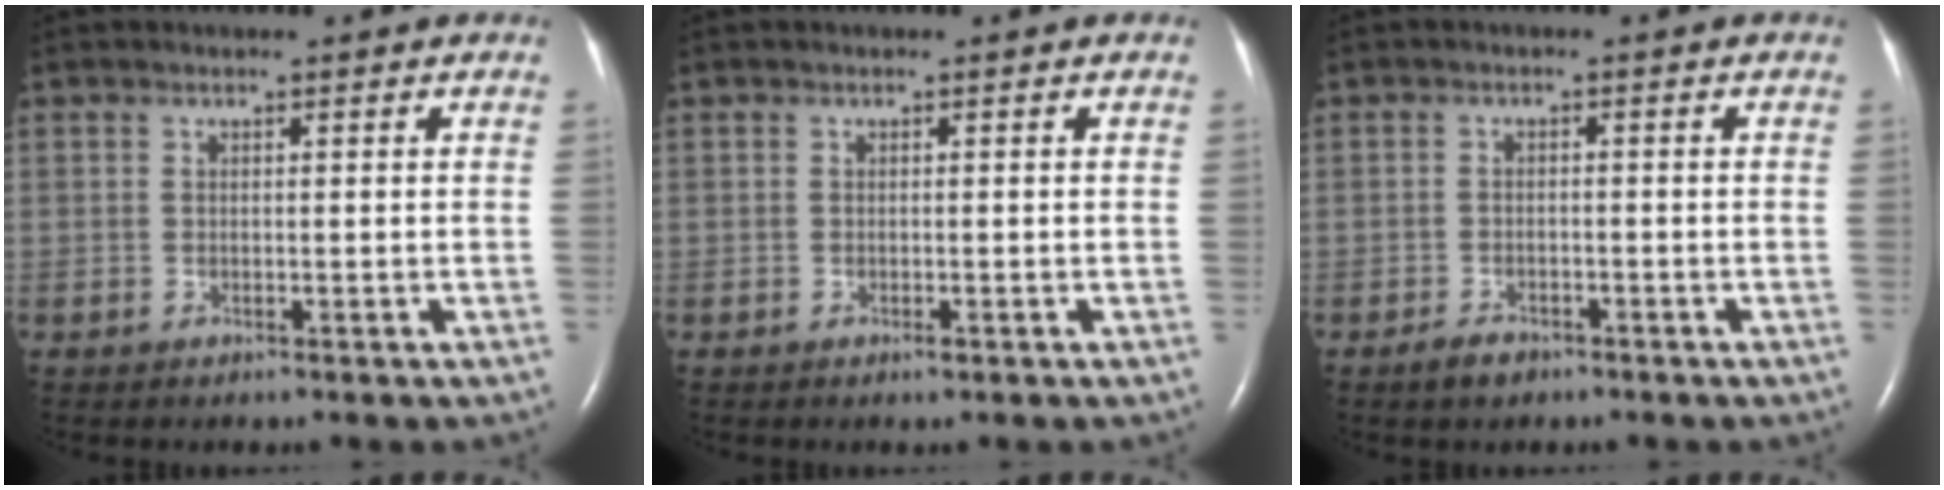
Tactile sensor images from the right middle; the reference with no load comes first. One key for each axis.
{"total": 0.5, "fx": -0.3, "fy": 0.1, "fz": 0.4, "tx": -0.008, "ty": -0.001, "tz": -0.003}
{"total": 2.4, "fx": -1.8, "fy": 1.2, "fz": 1.0, "tx": -0.027, "ty": 0.000, "tz": -0.026}